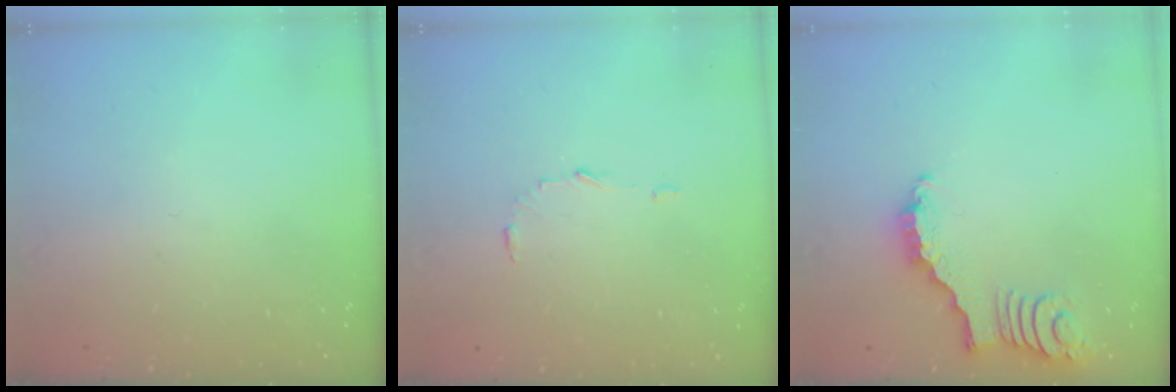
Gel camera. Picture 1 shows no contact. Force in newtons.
{"total": 4.4, "press": 4.3, "slide": 0.4}
{"total": 2.9, "press": 2.9, "slide": 0.4}